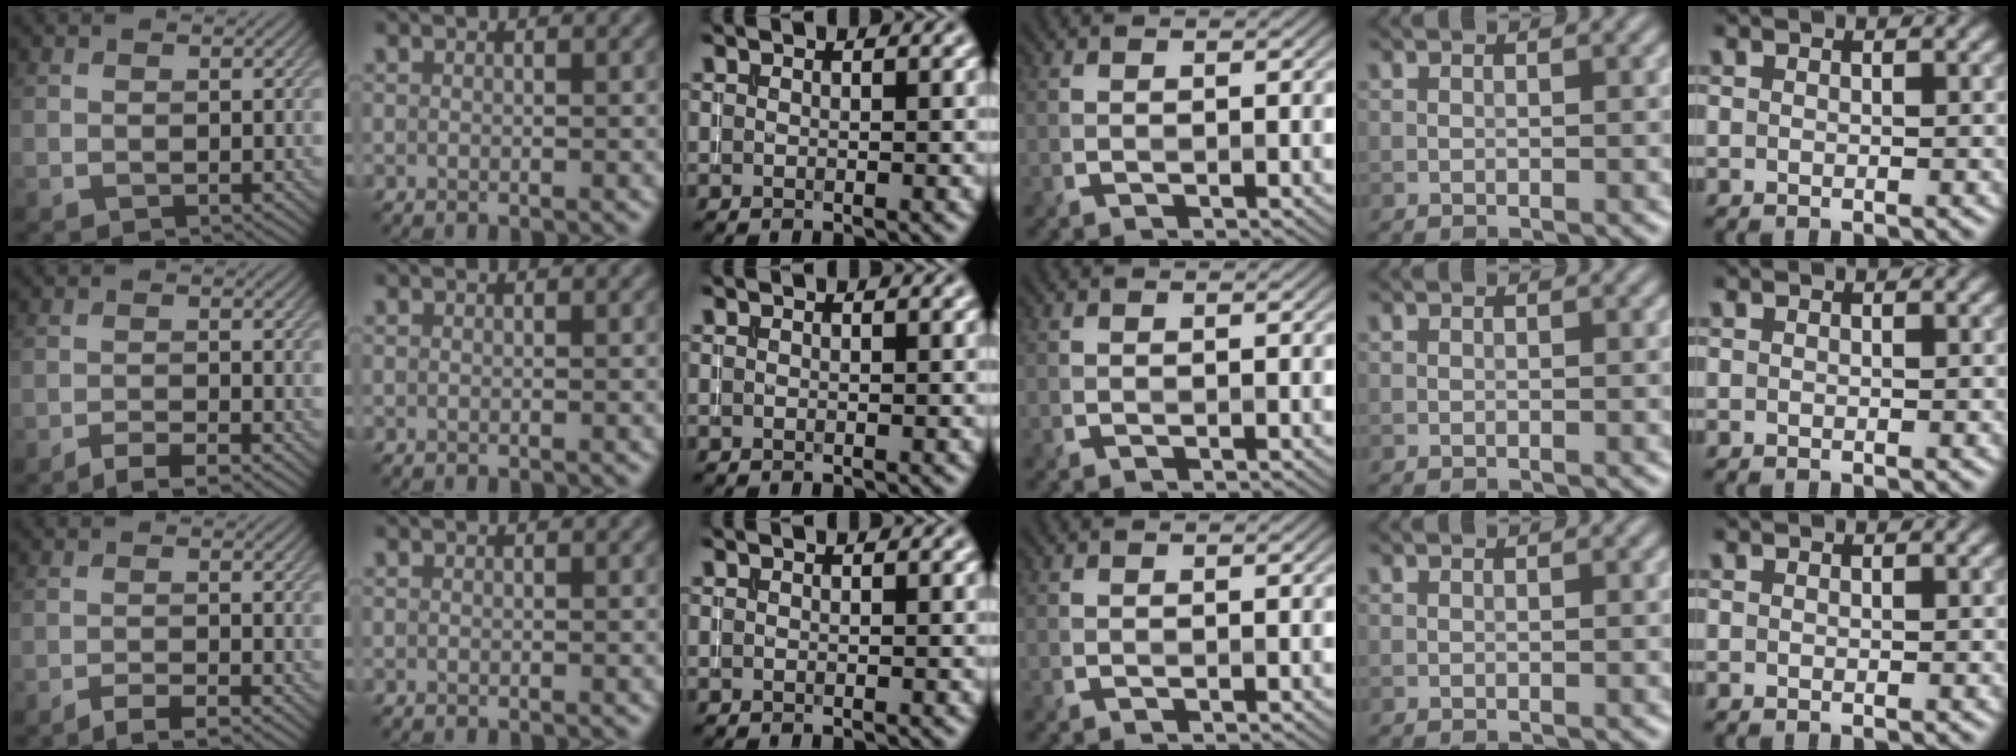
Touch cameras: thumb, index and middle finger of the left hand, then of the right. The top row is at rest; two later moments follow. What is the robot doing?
{"motion": "pour", "object": "almond"}